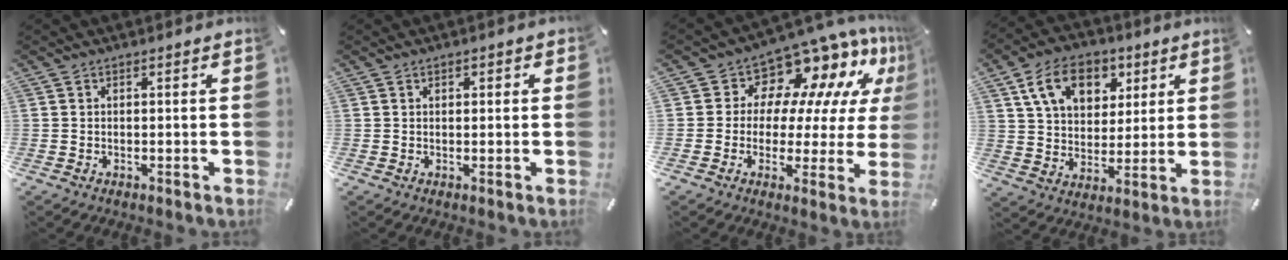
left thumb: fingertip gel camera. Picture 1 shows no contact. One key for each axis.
{"total": 0.9, "fx": 0.2, "fy": 0.6, "fz": 0.6, "tx": -0.011, "ty": 0.006, "tz": 0.002}
{"total": 11.7, "fx": 8.6, "fy": 7.0, "fz": 3.6, "tx": -0.059, "ty": -0.085, "tz": 0.145}
{"total": 13.0, "fx": 6.4, "fy": 9.4, "fz": 6.3, "tx": -0.107, "ty": -0.012, "tz": 0.118}